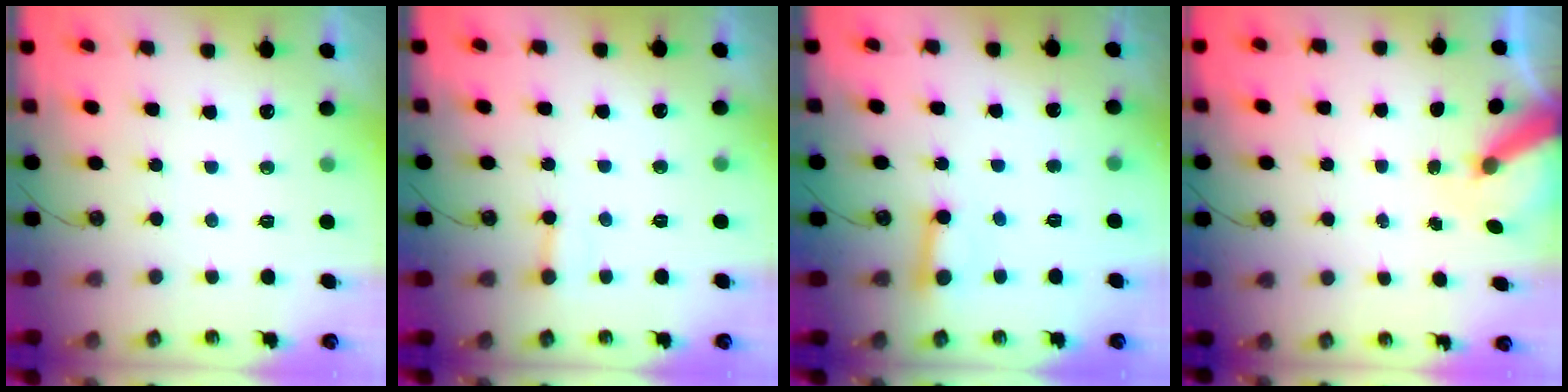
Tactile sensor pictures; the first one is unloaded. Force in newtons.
{"total": 3.7, "press": 3.7, "slide": 0.3}
{"total": 5.3, "press": 5.3, "slide": 0.4}
{"total": 6.8, "press": 6.7, "slide": 0.7}